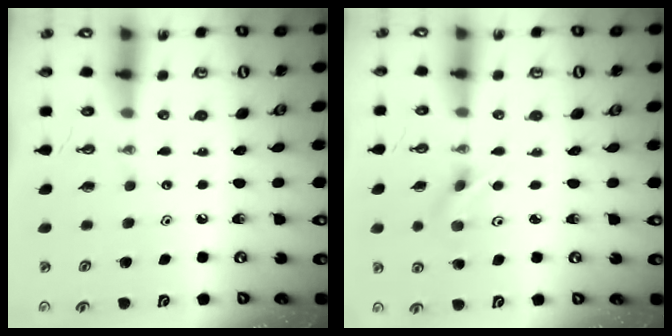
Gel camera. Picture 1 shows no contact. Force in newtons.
{"total": 2.6, "press": 2.4, "slide": 0.9}